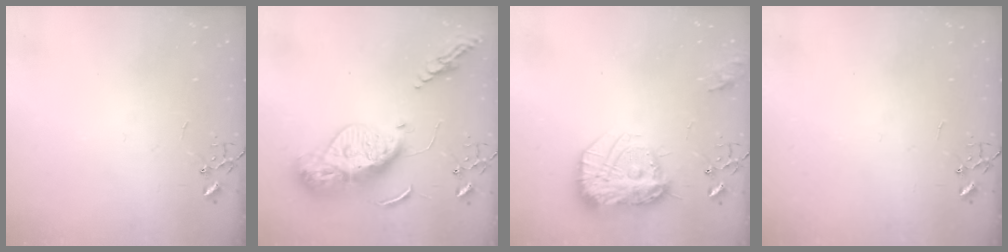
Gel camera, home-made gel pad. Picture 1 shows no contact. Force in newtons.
{"total": 18.2, "press": 18.1, "slide": 1.5}
{"total": 17.7, "press": 17.7, "slide": 1.2}
{"total": 0.0}